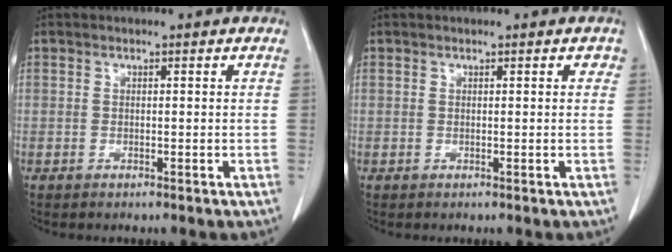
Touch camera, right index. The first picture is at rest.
{"total": 0.8, "force": [0.4, 0.5, 0.4], "torque": [0.004, 0.002, 0.001]}